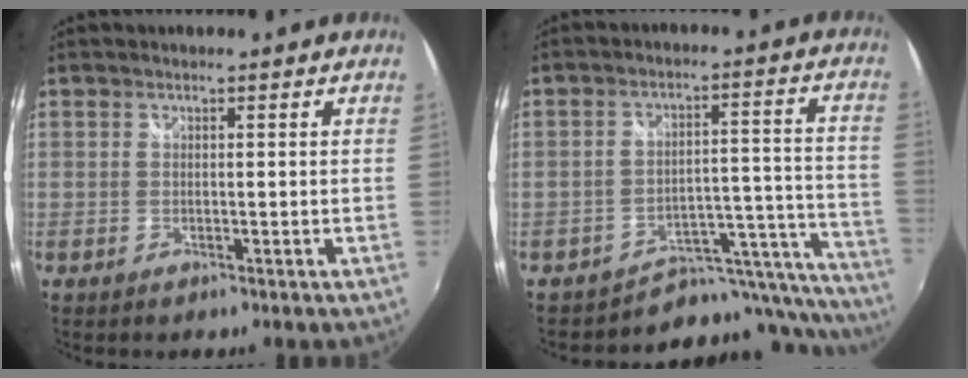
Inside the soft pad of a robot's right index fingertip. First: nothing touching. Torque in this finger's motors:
{"motor_torque": [-1.23, -0.15, -0.87, -0.21]}